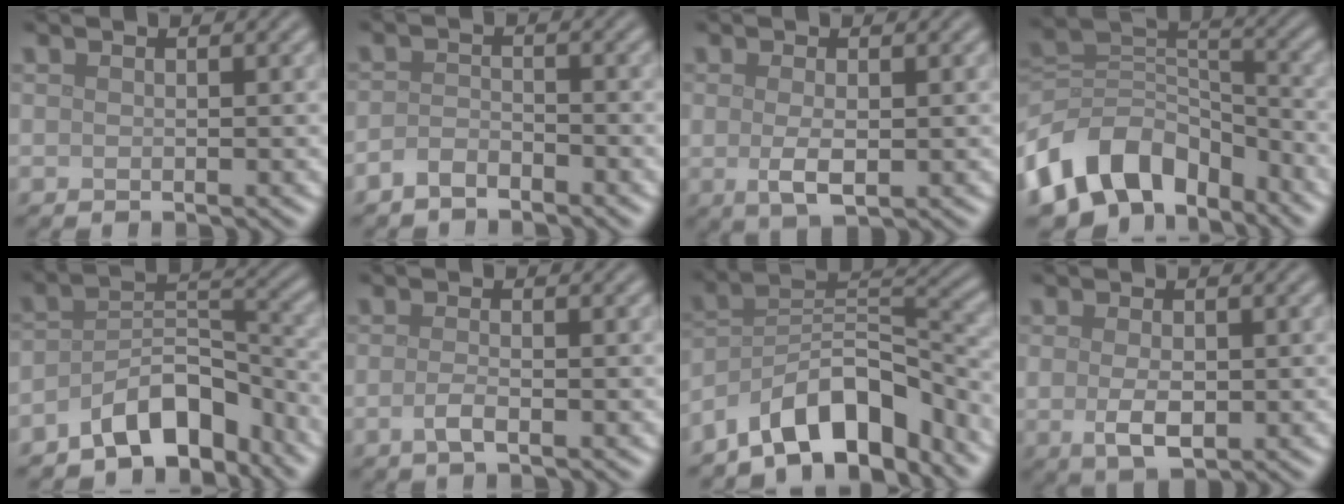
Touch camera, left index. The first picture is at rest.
{"total": 1.8, "force": [-1.5, 0.7, 0.7], "torque": [-0.016, 0.005, -0.034]}
{"total": 2.6, "force": [-0.2, 1.0, 2.3], "torque": [-0.049, -0.006, 0.000]}
{"total": 10.9, "force": [-6.4, 7.2, 5.0], "torque": [-0.086, 0.008, -0.133]}
{"total": 7.3, "force": [-5.2, 3.5, 3.9], "torque": [-0.044, 0.005, -0.095]}
{"total": 1.6, "force": [-0.7, 0.5, 1.4], "torque": [-0.028, 0.000, -0.018]}
{"total": 9.6, "force": [-6.8, 3.9, 5.5], "torque": [-0.071, 0.011, -0.133]}
{"total": 3.2, "force": [-0.3, 1.8, 2.6], "torque": [-0.053, -0.006, 0.000]}